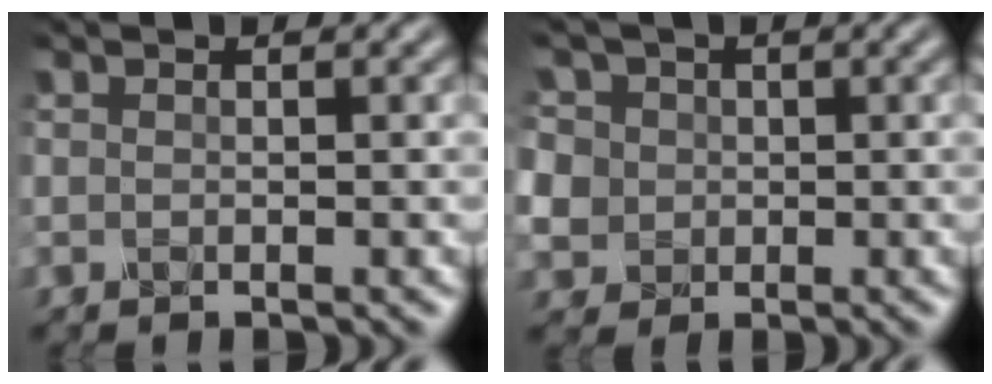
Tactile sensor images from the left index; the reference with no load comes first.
{"total": 6.5, "force": [1.3, 6.0, 2.2], "torque": [-0.072, 0.028, 0.008]}